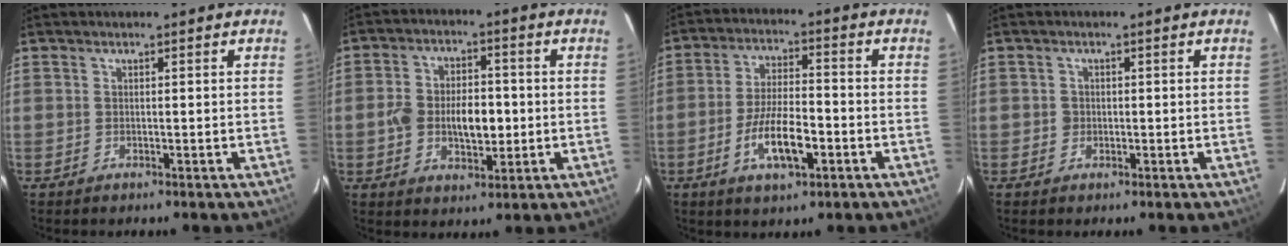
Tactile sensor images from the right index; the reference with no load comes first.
{"total": 9.2, "force": [-1.3, 5.3, 7.4], "torque": [-0.141, 0.008, -0.021]}
{"total": 10.0, "force": [-4.0, 3.2, 8.5], "torque": [-0.170, -0.004, -0.067]}
{"total": 1.5, "force": [-0.3, 1.5, 0.2], "torque": [-0.001, 0.002, -0.003]}